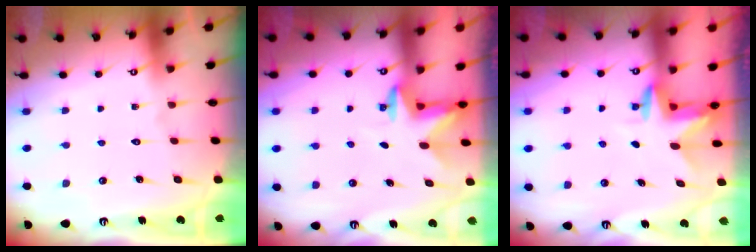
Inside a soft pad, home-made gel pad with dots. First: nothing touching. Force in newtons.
{"total": 2.8, "press": 2.8, "slide": 0.7}
{"total": 3.2, "press": 3.2, "slide": 0.3}